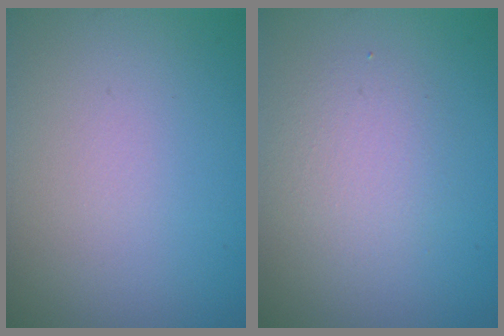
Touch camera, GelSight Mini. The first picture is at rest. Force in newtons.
{"total": 2.4, "press": 2.4, "slide": 0.0}